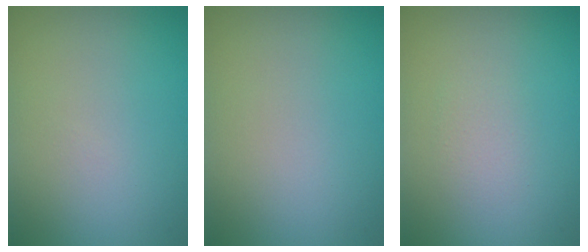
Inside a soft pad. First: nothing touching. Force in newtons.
{"total": 0.0}
{"total": 1.1, "press": 1.1, "slide": 0.1}